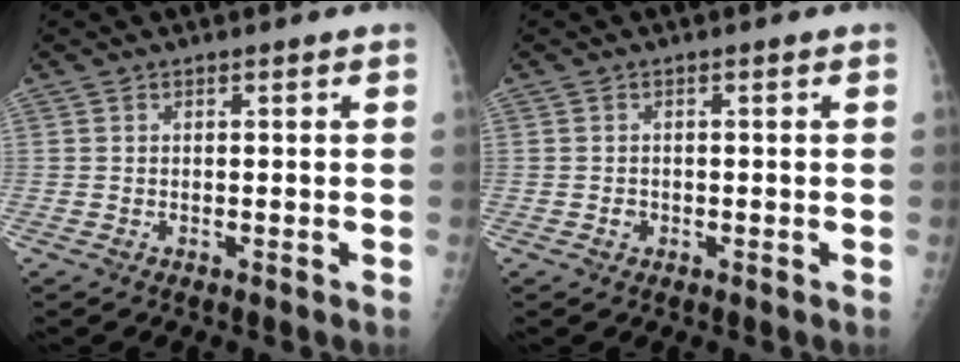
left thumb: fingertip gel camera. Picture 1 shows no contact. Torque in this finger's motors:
{"motor_torque": [-0.09, 0.01, 0.03, 0.00, -0.02]}